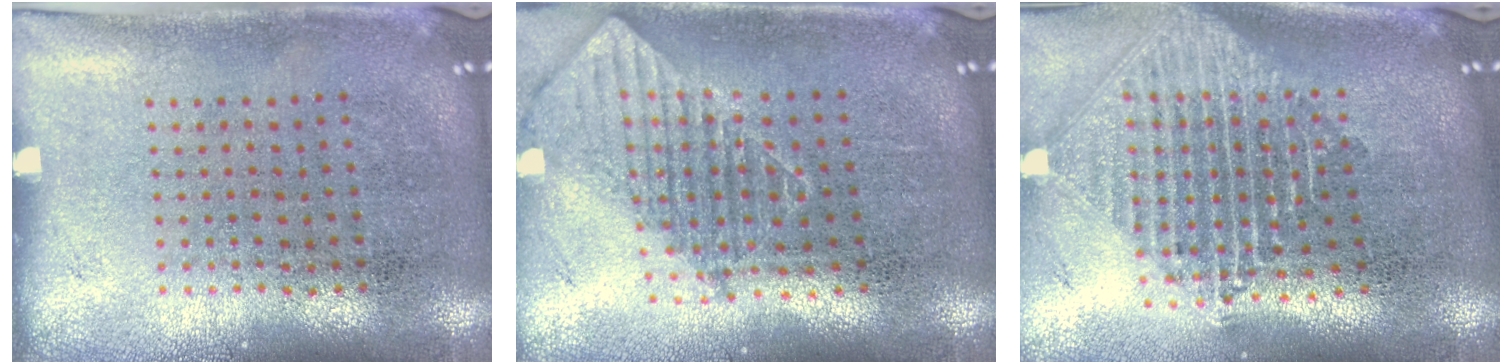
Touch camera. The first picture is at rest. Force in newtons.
{"total": 1.2, "press": 1.1, "slide": 0.6}
{"total": 2.3, "press": 1.8, "slide": 1.4}